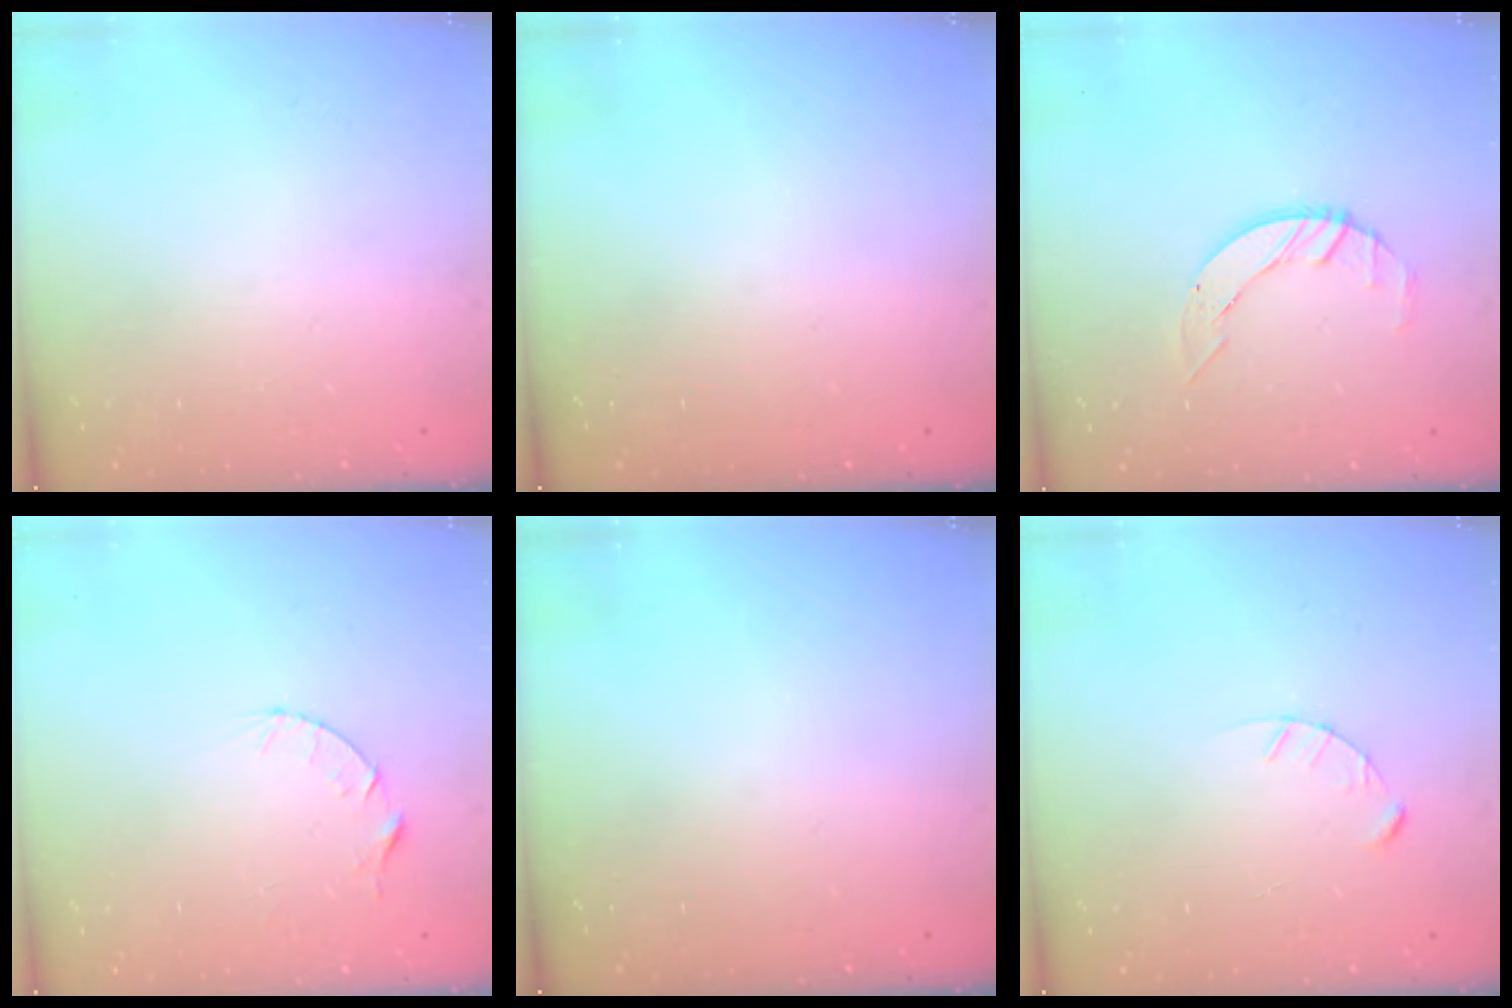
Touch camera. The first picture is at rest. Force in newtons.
{"total": 0.0}
{"total": 3.4, "press": 3.4, "slide": 0.4}
{"total": 4.3, "press": 4.2, "slide": 0.4}
{"total": 0.0}
{"total": 2.4, "press": 2.4, "slide": 0.3}